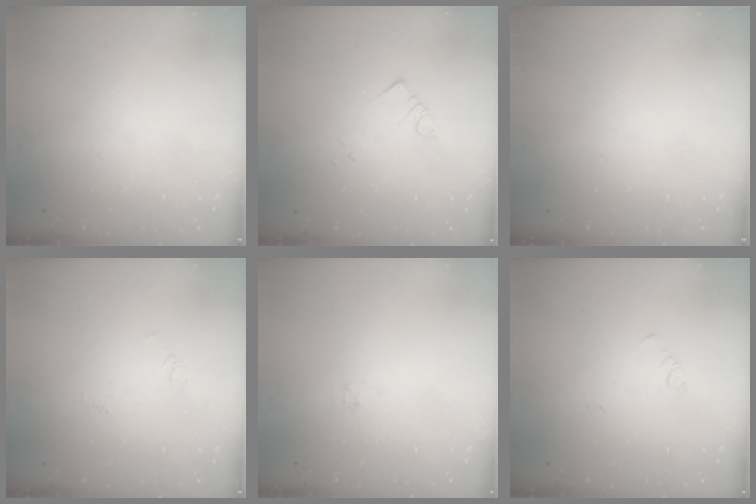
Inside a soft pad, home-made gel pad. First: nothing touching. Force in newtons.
{"total": 2.8, "press": 2.8, "slide": 0.2}
{"total": 0.0}
{"total": 2.7, "press": 2.7, "slide": 0.2}
{"total": 1.2, "press": 1.2, "slide": 0.2}
{"total": 1.9, "press": 1.9, "slide": 0.4}